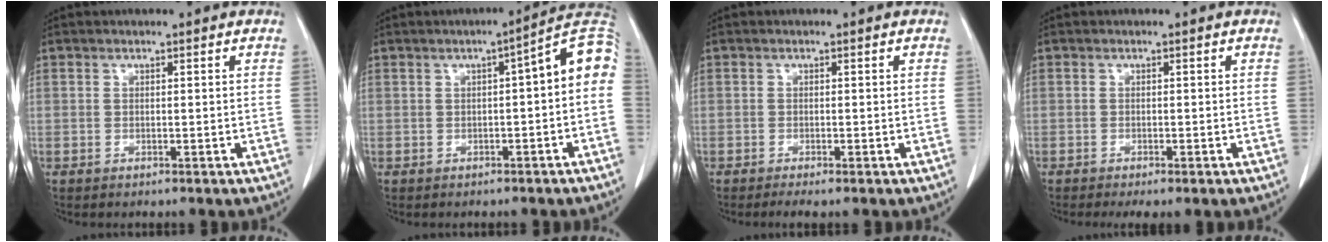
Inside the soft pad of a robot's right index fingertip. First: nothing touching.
{"total": 8.0, "force": [0.0, 1.4, 7.9], "torque": [-0.098, 0.031, -0.007]}
{"total": 1.5, "force": [-1.1, 0.1, 1.0], "torque": [-0.019, -0.005, -0.019]}
{"total": 2.6, "force": [-1.8, 0.8, 1.7], "torque": [-0.028, -0.008, -0.025]}